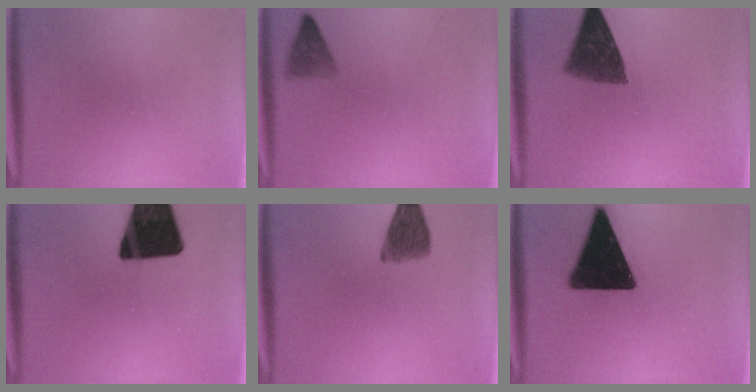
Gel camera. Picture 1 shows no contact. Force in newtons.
{"total": 2.0}
{"total": 9.2}
{"total": 19.9}
{"total": 4.3}
{"total": 19.1}